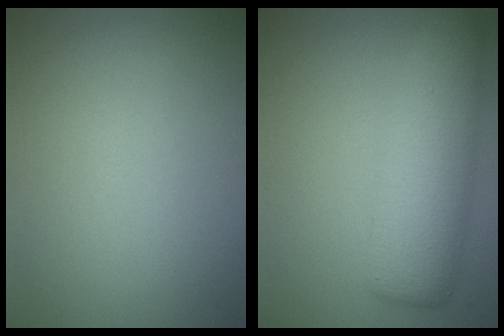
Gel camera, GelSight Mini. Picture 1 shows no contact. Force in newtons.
{"total": 6.1, "press": 6.1, "slide": 0.2}